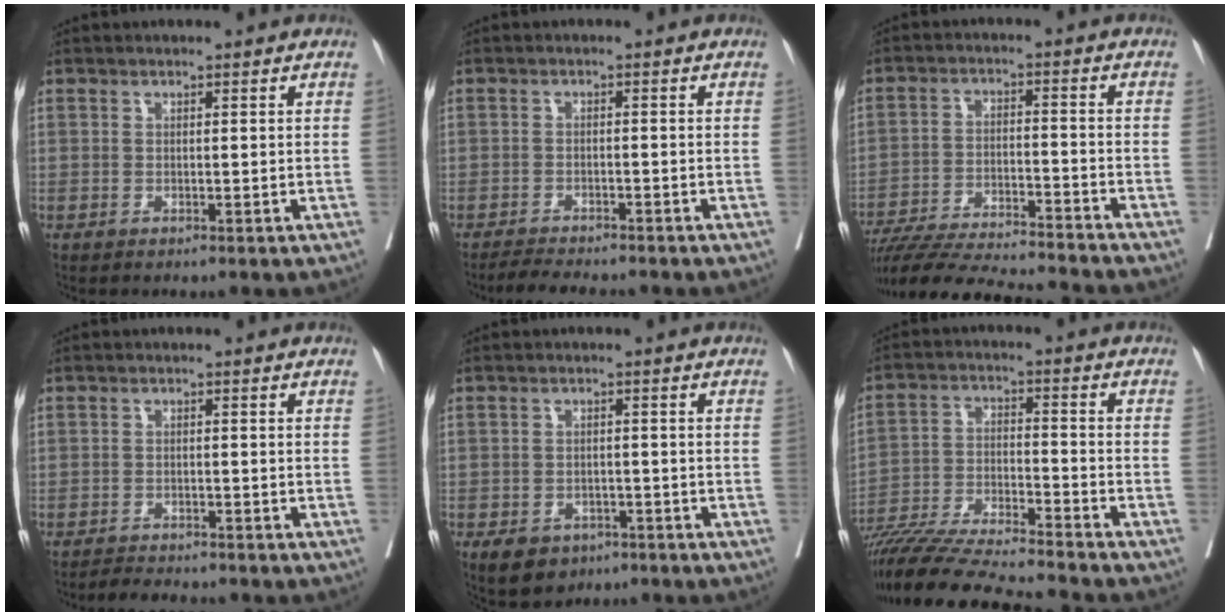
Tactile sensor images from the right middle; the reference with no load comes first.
{"total": 5.1, "force": [-4.8, 0.7, 1.8], "torque": [-0.026, -0.013, -0.076]}
{"total": 18.8, "force": [-17.4, 0.3, 7.1], "torque": [-0.128, -0.029, -0.271]}
{"total": 3.5, "force": [-3.4, 0.5, 0.7], "torque": [-0.013, -0.011, -0.054]}
{"total": 6.1, "force": [-3.9, 4.1, 2.3], "torque": [-0.035, 0.001, -0.052]}
{"total": 16.7, "force": [-15.3, -0.9, 6.8], "torque": [-0.125, -0.021, -0.265]}